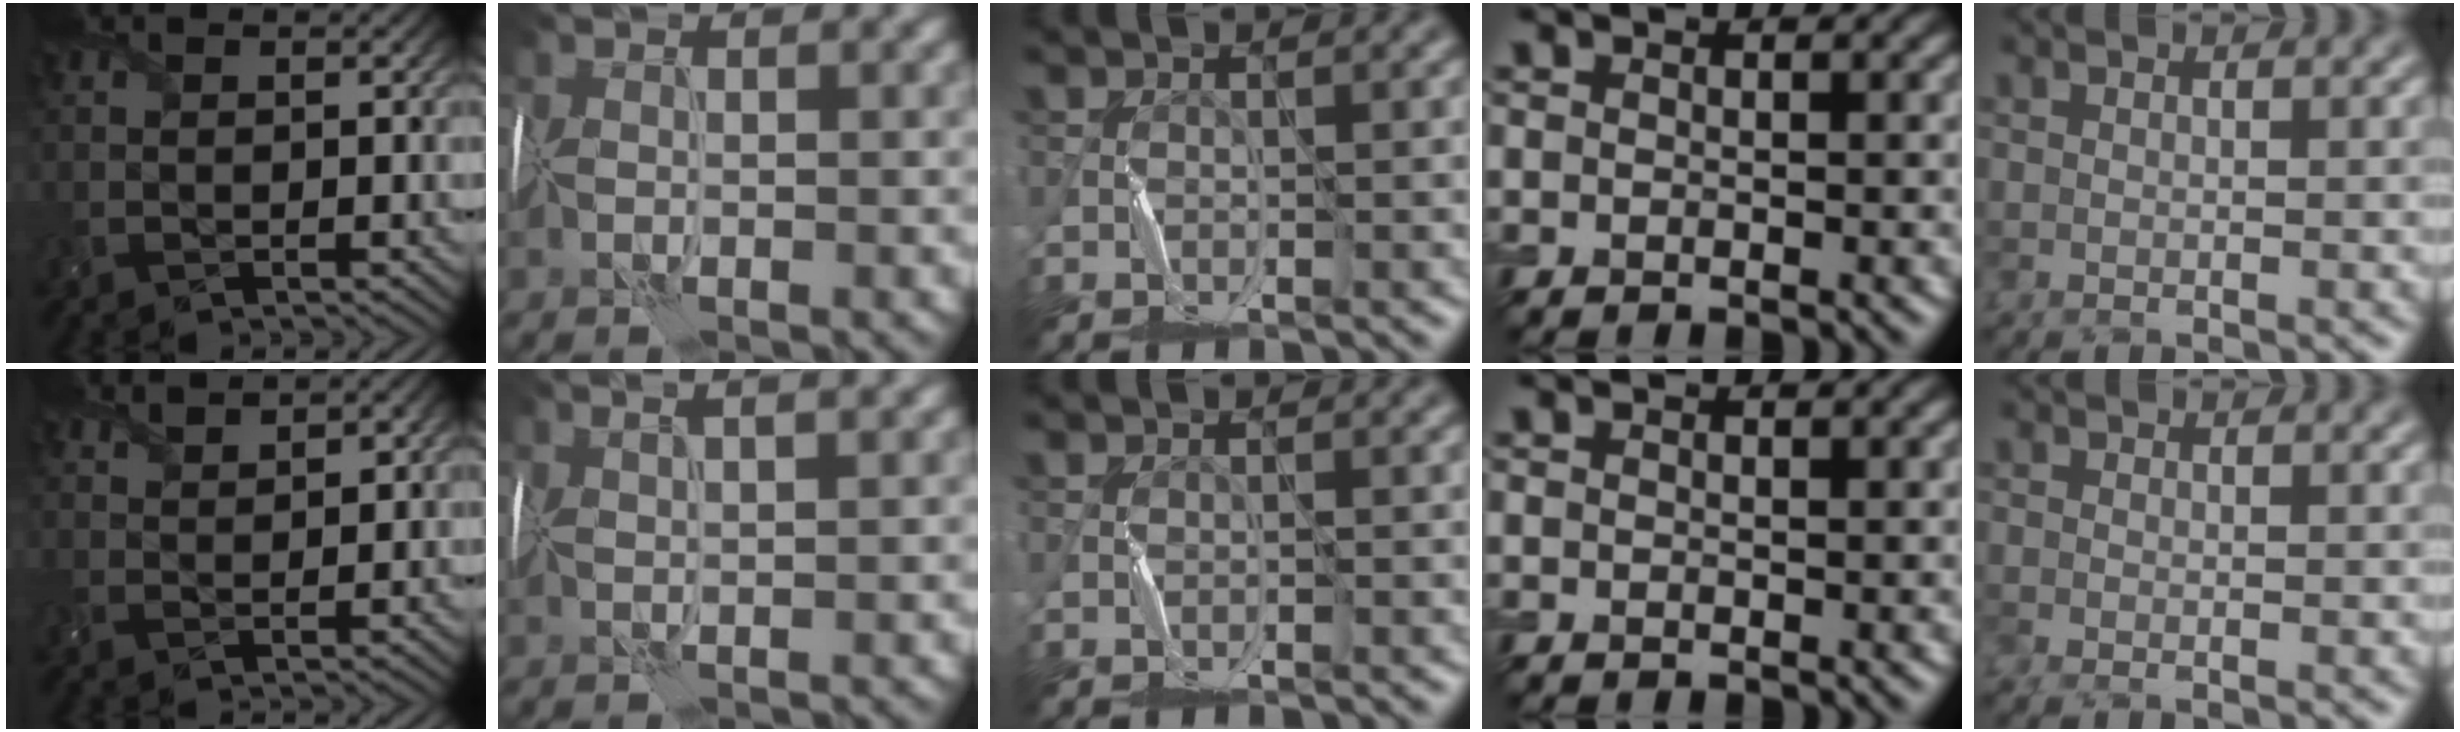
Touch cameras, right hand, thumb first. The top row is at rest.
{"thumb": {"total": 2.7, "force": [2.1, 0.9, 1.3], "torque": [-0.025, 0.006, 0.043]}, "index": {"total": 3.9, "force": [2.6, 1.0, 2.7], "torque": [-0.022, 0.030, 0.020]}, "little": {"total": 0.6, "force": [-0.3, 0.3, 0.4], "torque": [-0.014, -0.004, -0.012]}}